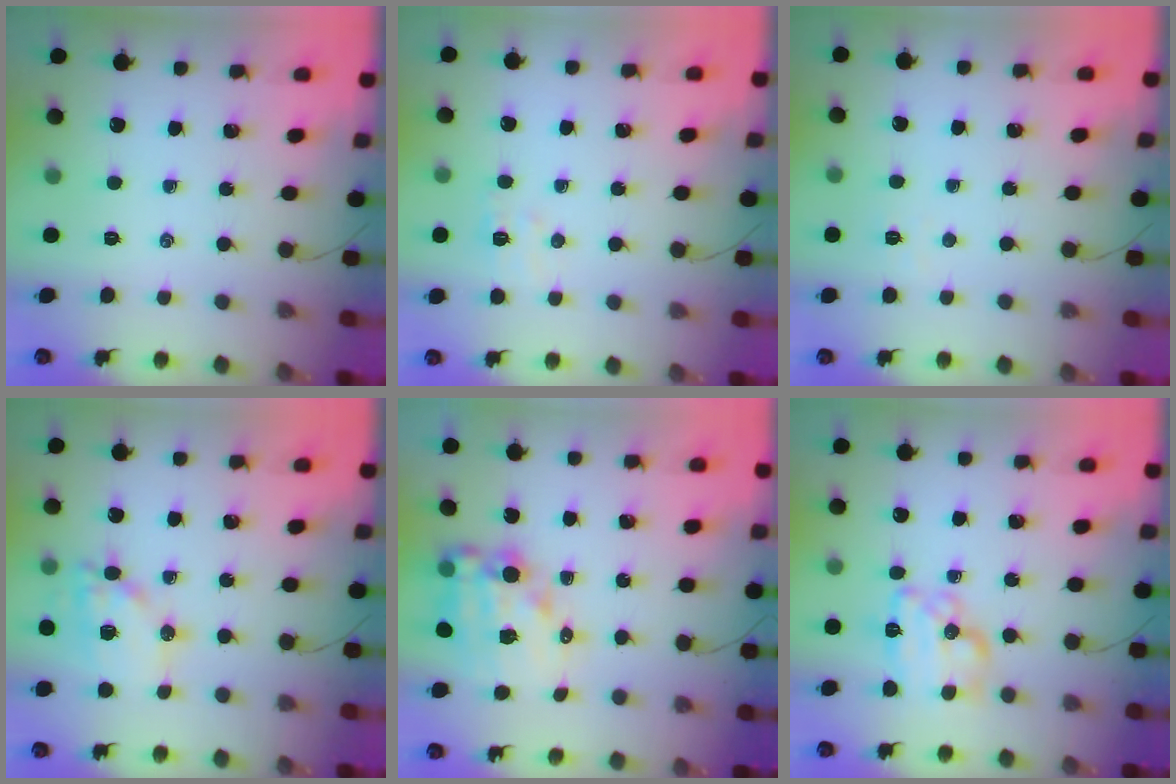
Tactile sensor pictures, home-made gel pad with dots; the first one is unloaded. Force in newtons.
{"total": 5.2, "press": 5.1, "slide": 1.1}
{"total": 1.8, "press": 1.7, "slide": 0.5}
{"total": 15.0, "press": 14.7, "slide": 2.9}
{"total": 13.8, "press": 13.4, "slide": 3.3}
{"total": 11.3, "press": 11.3, "slide": 0.5}